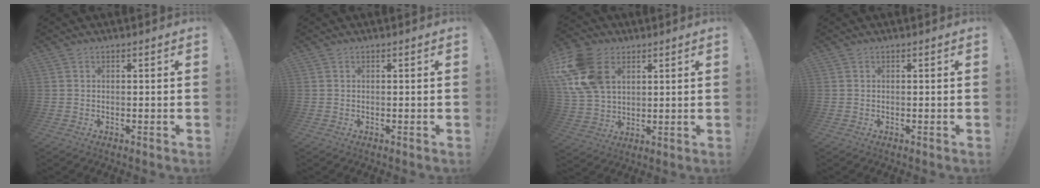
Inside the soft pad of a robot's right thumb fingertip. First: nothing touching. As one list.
[{"total": 0.0}, {"total": 17.7, "force": [6.5, 12.6, 10.6], "torque": [-0.211, -0.023, 0.124]}, {"total": 0.0}]